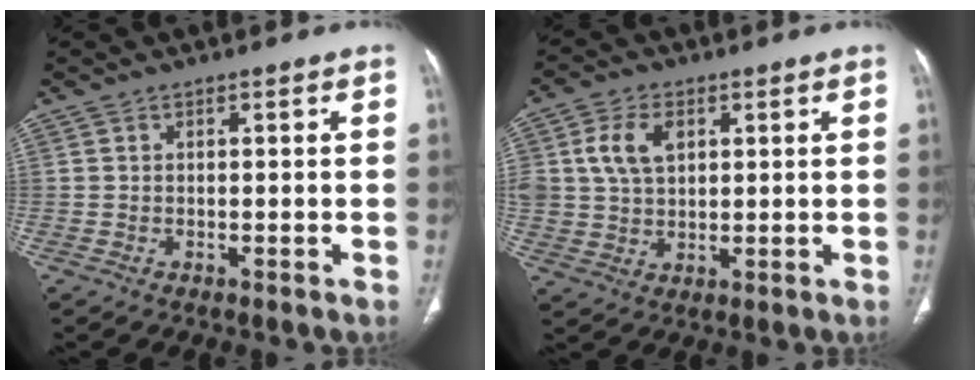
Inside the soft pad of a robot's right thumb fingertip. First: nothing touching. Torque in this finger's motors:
{"motor_torque": [0.24, 0.10, 0.56, 0.33, 0.13]}